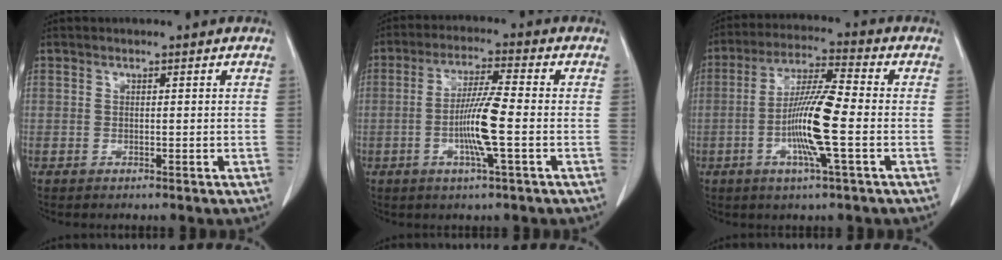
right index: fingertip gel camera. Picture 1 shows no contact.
{"total": 8.3, "force": [-1.7, -0.2, 8.1], "torque": [-0.156, -0.007, -0.037]}
{"total": 11.1, "force": [-2.4, 0.0, 10.8], "torque": [-0.209, -0.005, -0.053]}